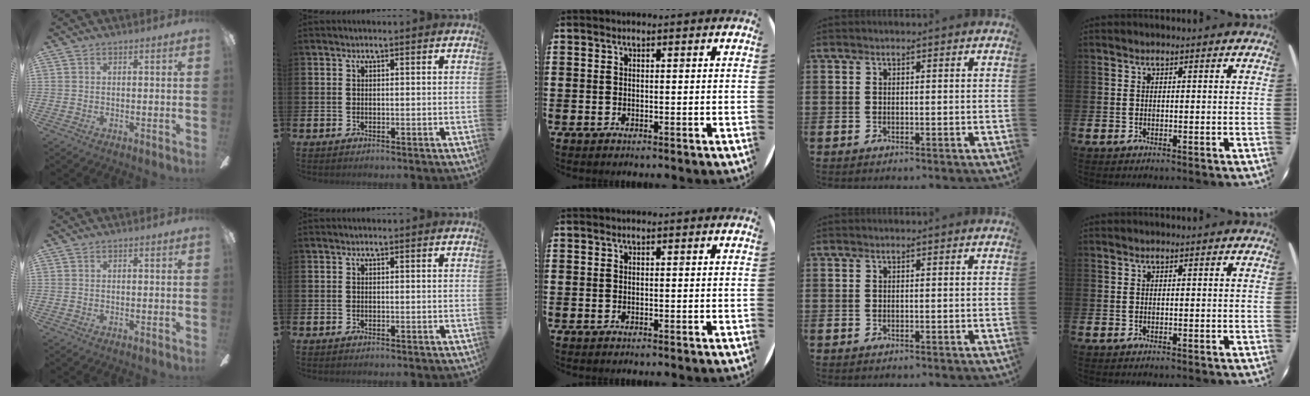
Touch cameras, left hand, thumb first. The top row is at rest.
{}